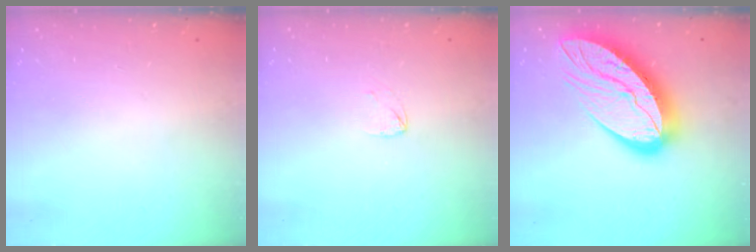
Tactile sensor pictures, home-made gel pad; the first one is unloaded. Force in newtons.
{"total": 2.4, "press": 2.4, "slide": 0.2}
{"total": 20.8, "press": 20.7, "slide": 2.0}